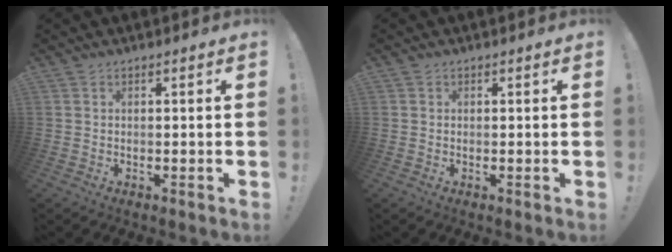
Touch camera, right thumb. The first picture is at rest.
{"total": 0.0}